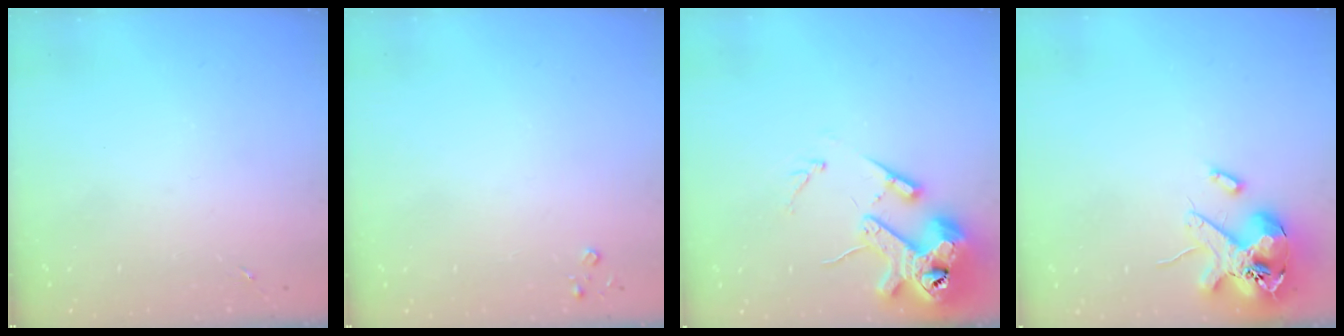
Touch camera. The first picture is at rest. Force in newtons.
{"total": 2.6, "press": 2.6, "slide": 0.3}
{"total": 16.0, "press": 15.8, "slide": 2.5}
{"total": 14.4, "press": 14.2, "slide": 2.4}